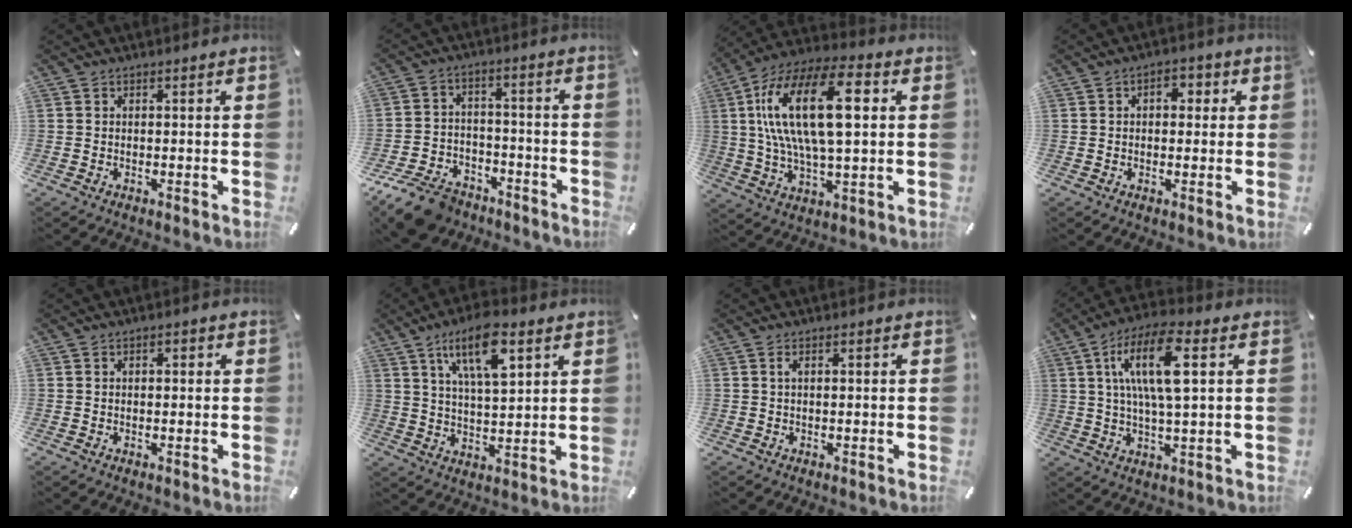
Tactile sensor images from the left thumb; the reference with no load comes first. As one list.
[{"total": 10.9, "force": [-8.3, 5.9, 4.0], "torque": [-0.071, 0.055, -0.151]}, {"total": 22.5, "force": [5.2, 9.6, 19.7], "torque": [-0.403, -0.005, 0.070]}, {"total": 4.2, "force": [0.6, 2.8, 3.0], "torque": [-0.030, -0.001, 0.000]}, {"total": 1.2, "force": [0.1, 0.7, 1.0], "torque": [-0.019, 0.006, -0.001]}, {"total": 12.4, "force": [7.0, 4.5, 9.2], "torque": [-0.160, -0.015, 0.120]}, {"total": 1.3, "force": [0.2, 0.3, 1.2], "torque": [-0.024, 0.000, 0.003]}, {"total": 13.7, "force": [3.9, 3.9, 12.6], "torque": [-0.258, 0.002, 0.062]}]